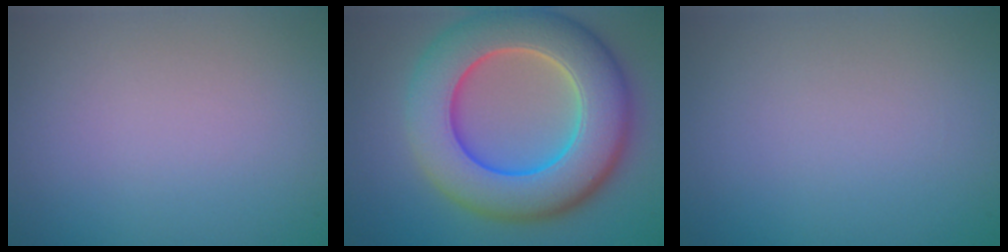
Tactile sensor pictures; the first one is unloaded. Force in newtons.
{"total": 11.7, "press": 11.7, "slide": 0.9}
{"total": 0.0}